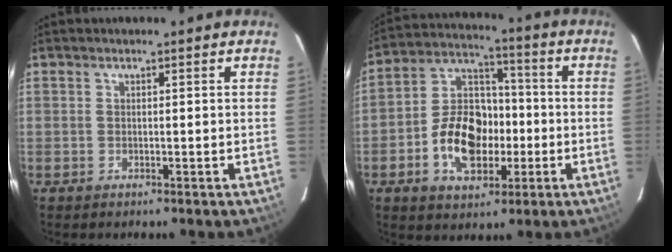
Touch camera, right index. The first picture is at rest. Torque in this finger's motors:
{"motor_torque": [1.26, -0.89, 0.52, 0.08]}